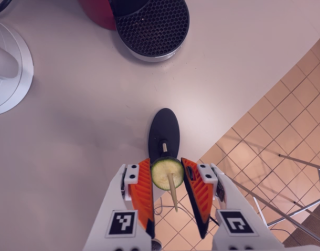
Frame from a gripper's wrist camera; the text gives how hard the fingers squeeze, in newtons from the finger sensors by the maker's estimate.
{"total": 9.4, "left": 8.8, "right": 10.0}